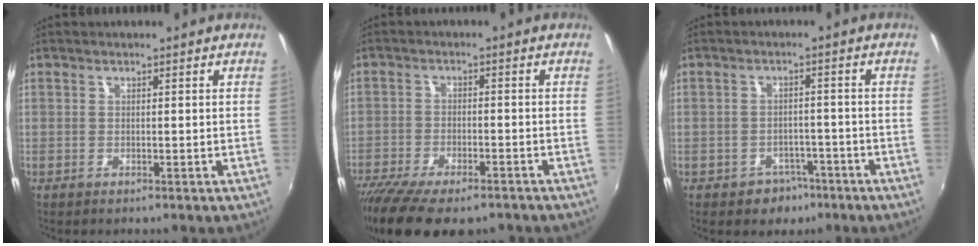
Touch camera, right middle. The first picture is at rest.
{"total": 16.5, "force": [-12.6, 5.3, 9.1], "torque": [-0.197, -0.060, -0.202]}
{"total": 5.2, "force": [-3.3, 3.9, 1.1], "torque": [-0.030, 0.011, -0.035]}